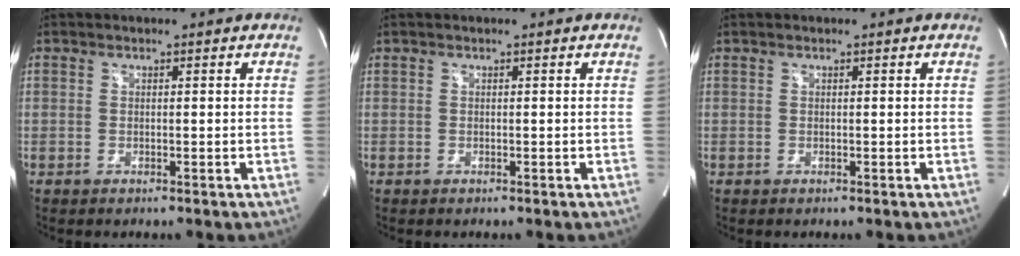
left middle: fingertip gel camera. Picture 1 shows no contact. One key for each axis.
{"total": 0.0}
{"total": 0.0}